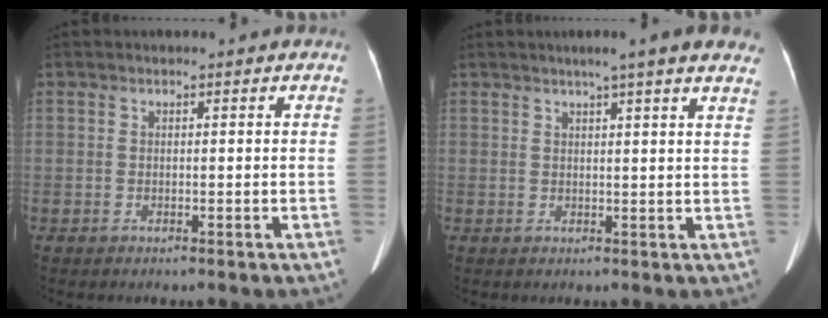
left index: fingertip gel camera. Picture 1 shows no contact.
{"total": 10.1, "force": [8.0, 0.2, 6.2], "torque": [-0.076, 0.013, 0.079]}